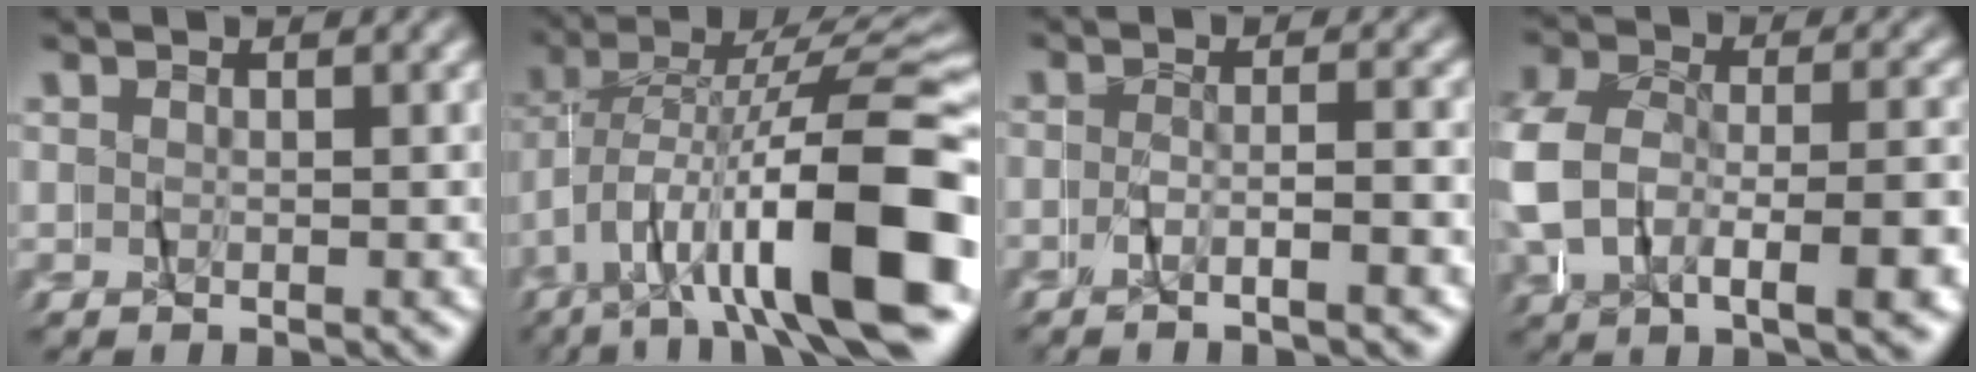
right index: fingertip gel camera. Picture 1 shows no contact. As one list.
[{"total": 14.1, "force": [-6.8, 4.3, 11.5], "torque": [-0.174, -0.018, -0.091]}, {"total": 2.1, "force": [-2.0, 0.3, 0.7], "torque": [-0.021, 0.009, -0.046]}, {"total": 7.3, "force": [-2.0, 4.4, 5.4], "torque": [-0.132, -0.003, -0.038]}]